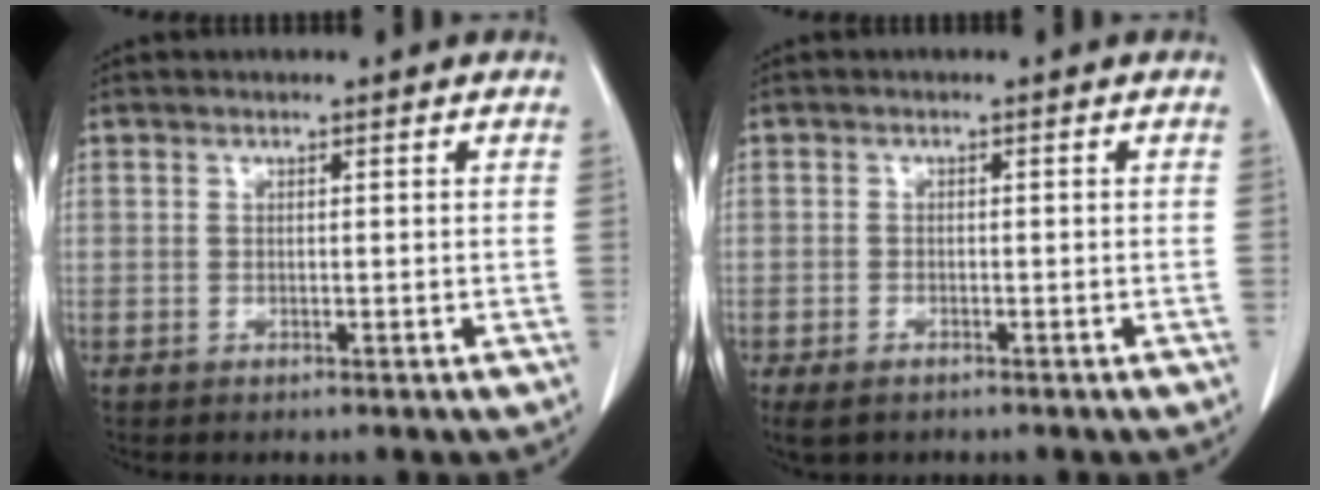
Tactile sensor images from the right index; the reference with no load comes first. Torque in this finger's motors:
{"motor_torque": [0.17, -0.23, -0.03, -0.02]}